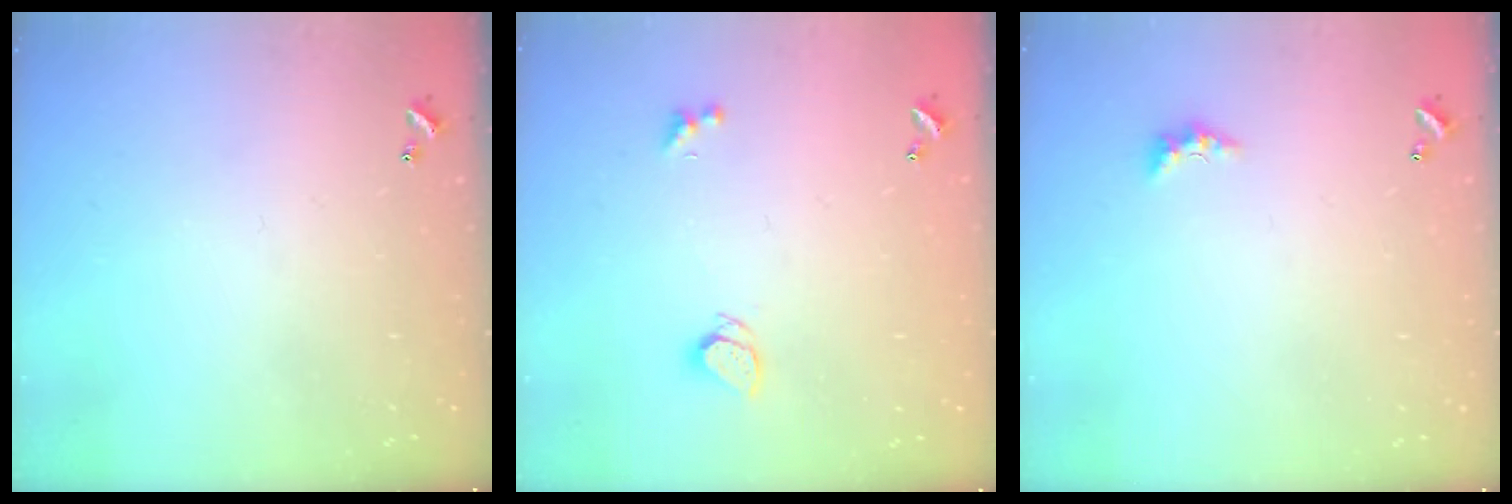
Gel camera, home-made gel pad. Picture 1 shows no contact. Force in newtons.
{"total": 2.3, "press": 2.2, "slide": 0.7}
{"total": 2.1, "press": 2.0, "slide": 0.7}